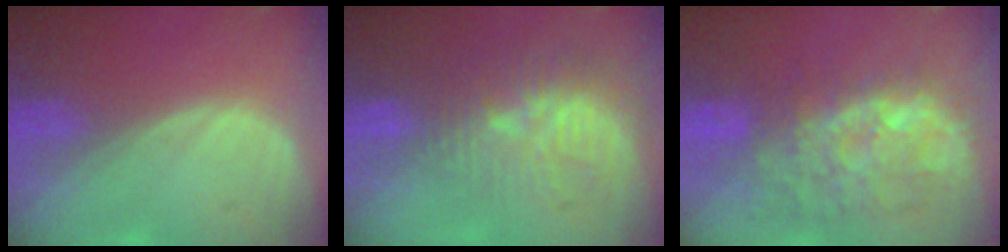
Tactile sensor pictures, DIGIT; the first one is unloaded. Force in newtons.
{"total": 10.1, "press": 8.8, "slide": 5.1}
{"total": 10.5, "press": 9.9, "slide": 3.4}